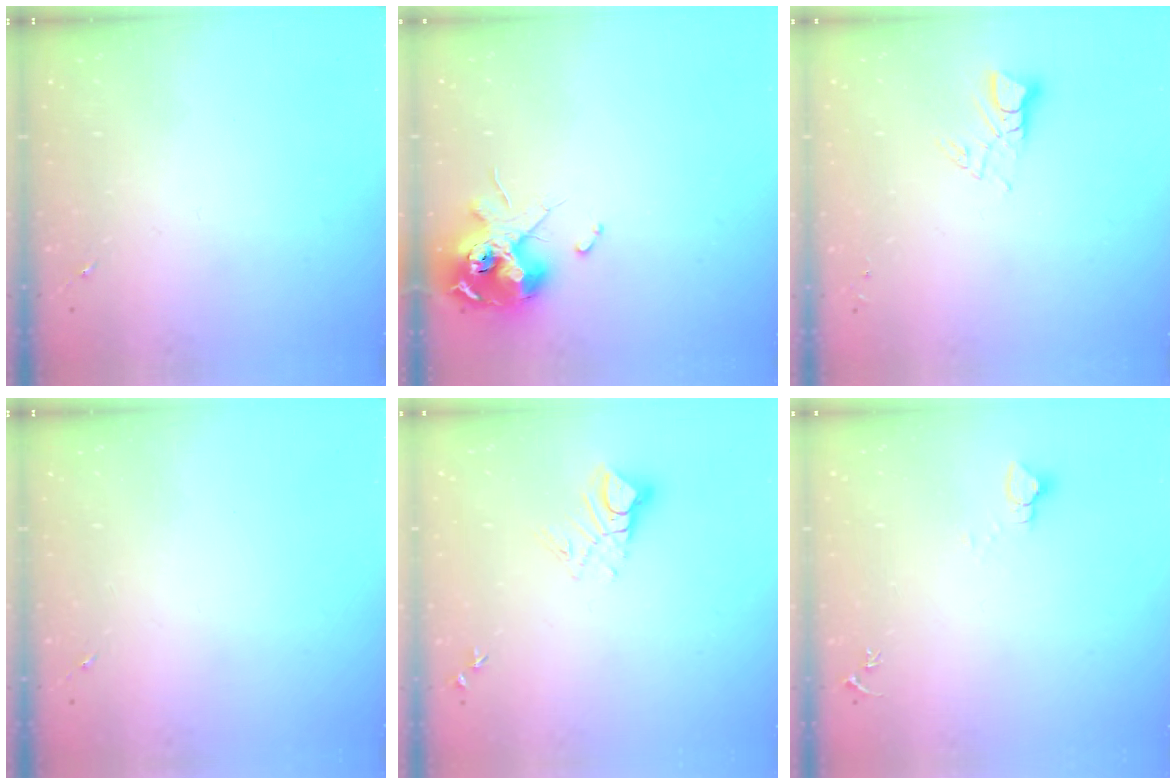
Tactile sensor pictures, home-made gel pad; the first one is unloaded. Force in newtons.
{"total": 13.2, "press": 13.1, "slide": 1.8}
{"total": 3.8, "press": 3.8, "slide": 0.2}
{"total": 0.0}
{"total": 7.9, "press": 7.8, "slide": 0.7}
{"total": 2.7, "press": 2.7, "slide": 0.1}